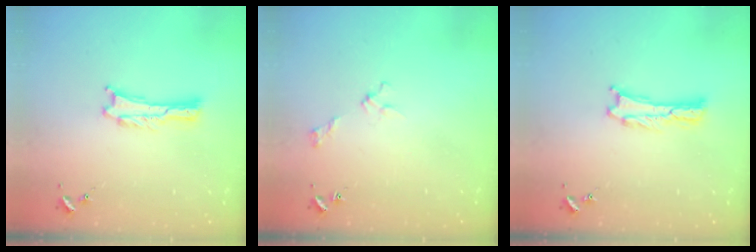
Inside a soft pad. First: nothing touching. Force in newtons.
{"total": 2.7, "press": 2.6, "slide": 0.3}
{"total": 0.6, "press": 0.5, "slide": 0.2}